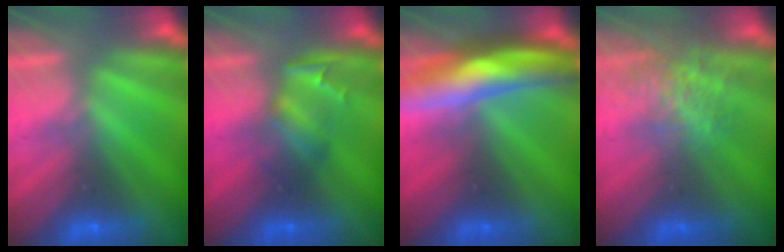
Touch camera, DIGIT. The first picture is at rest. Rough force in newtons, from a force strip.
{"total": 2.5}
{"total": 6.5}
{"total": 3.6}